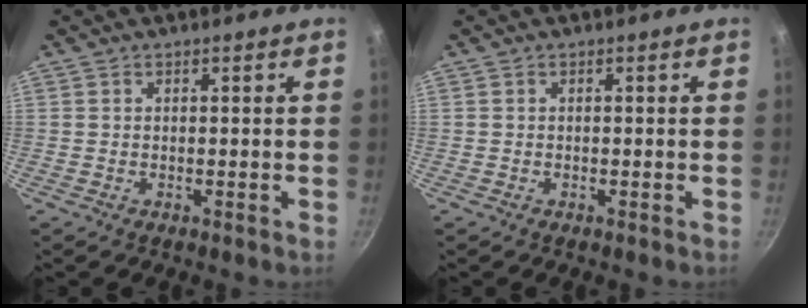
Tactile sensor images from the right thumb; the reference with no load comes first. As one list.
[{"total": 0.0}]